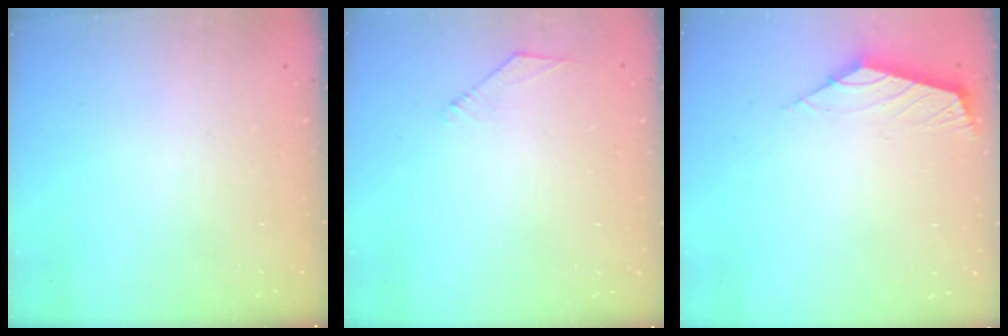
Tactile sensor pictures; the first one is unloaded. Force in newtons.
{"total": 3.0, "press": 2.9, "slide": 0.7}
{"total": 2.7, "press": 2.6, "slide": 0.6}